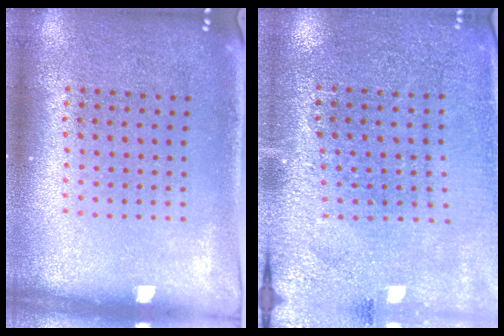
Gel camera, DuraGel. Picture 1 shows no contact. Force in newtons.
{"total": 2.8, "press": 2.8, "slide": 0.2}